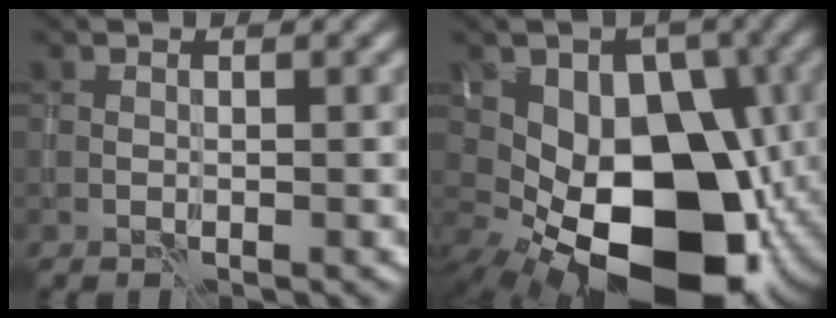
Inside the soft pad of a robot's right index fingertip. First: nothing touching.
{"total": 14.5, "force": [-2.0, 9.2, 11.1], "torque": [-0.123, 0.005, -0.040]}